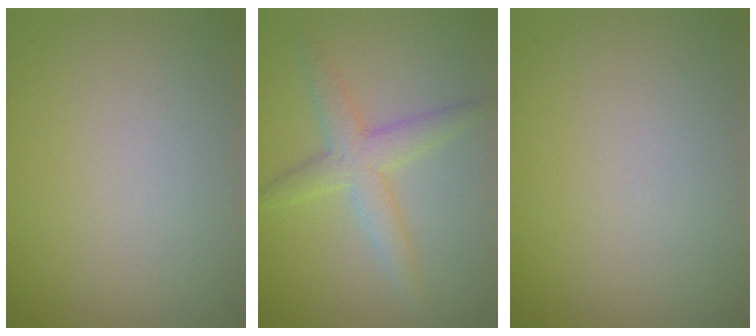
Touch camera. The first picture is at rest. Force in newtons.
{"total": 3.6, "press": 3.6, "slide": 0.1}
{"total": 0.0}